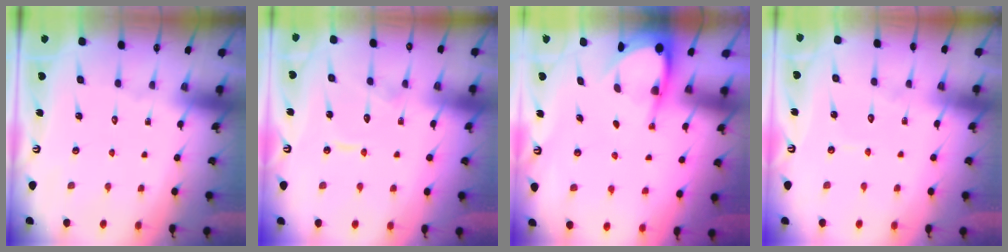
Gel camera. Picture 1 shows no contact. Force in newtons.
{"total": 7.7, "press": 7.7, "slide": 0.7}
{"total": 4.2, "press": 4.2, "slide": 0.3}
{"total": 4.3, "press": 4.3, "slide": 0.4}